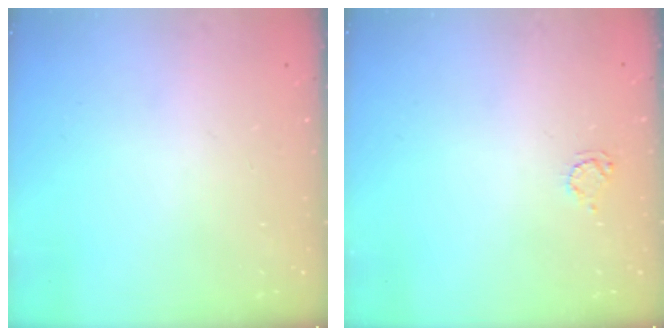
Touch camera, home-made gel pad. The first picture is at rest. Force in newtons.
{"total": 2.9, "press": 2.9, "slide": 0.3}